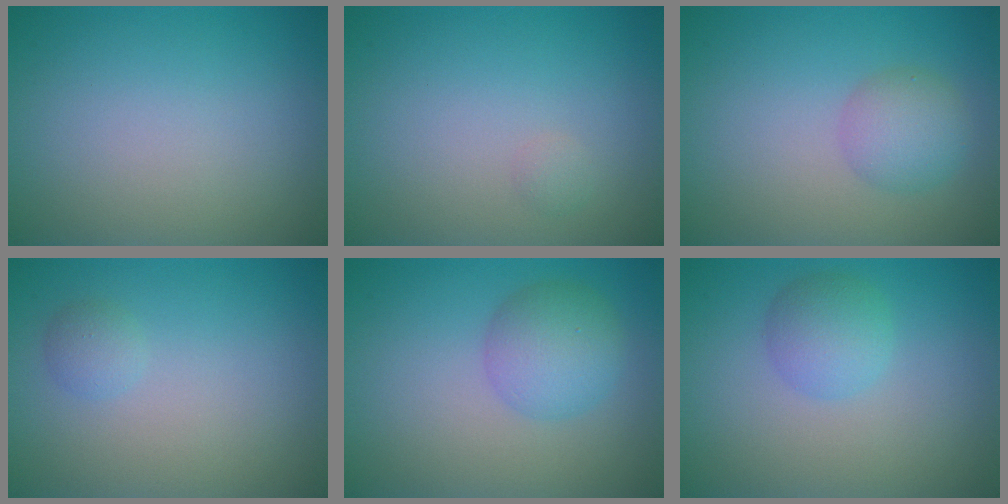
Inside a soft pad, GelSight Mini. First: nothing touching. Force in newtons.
{"total": 0.5, "press": 0.5, "slide": 0.0}
{"total": 2.8, "press": 2.8, "slide": 0.1}
{"total": 1.1, "press": 1.1, "slide": 0.1}
{"total": 3.9, "press": 3.9, "slide": 0.1}
{"total": 2.7, "press": 2.7, "slide": 0.1}